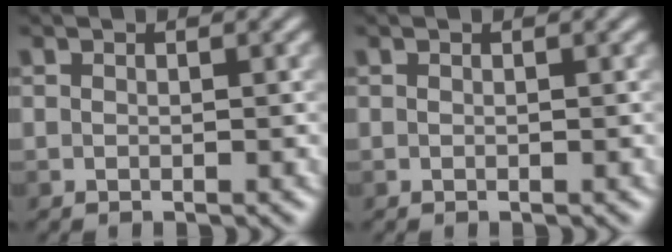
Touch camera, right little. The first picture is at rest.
{"total": 0.0}